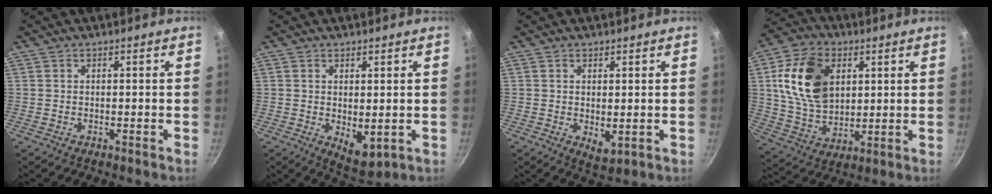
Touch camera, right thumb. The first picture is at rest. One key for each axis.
{"total": 5.7, "fx": 0.1, "fy": 2.9, "fz": 4.9, "tx": -0.063, "ty": -0.019, "tz": 0.010}
{"total": 3.6, "fx": 0.3, "fy": 1.8, "fz": 3.0, "tx": -0.046, "ty": -0.013, "tz": 0.009}
{"total": 16.9, "fx": 4.3, "fy": 11.6, "fz": 11.5, "tx": -0.190, "ty": -0.008, "tz": 0.083}